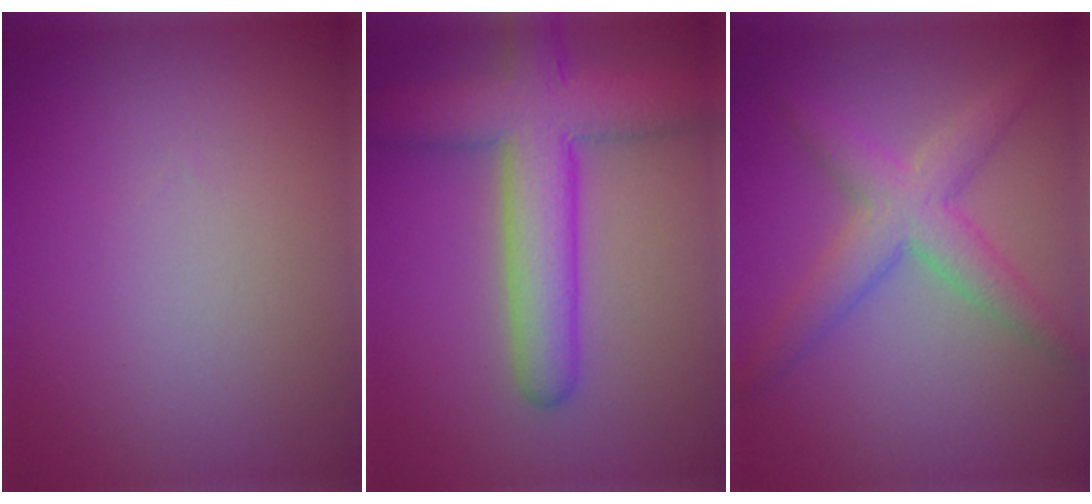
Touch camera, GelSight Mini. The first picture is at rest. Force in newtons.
{"total": 7.8, "press": 7.8, "slide": 0.3}
{"total": 4.5, "press": 4.5, "slide": 0.3}